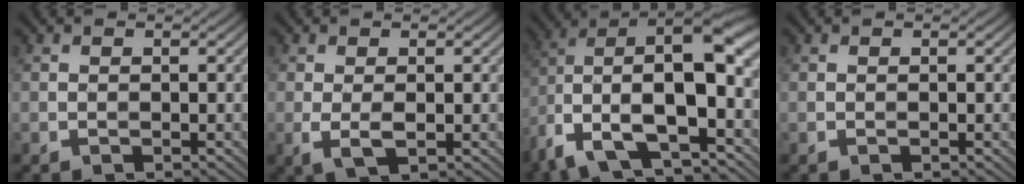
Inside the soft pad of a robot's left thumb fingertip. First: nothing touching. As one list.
[{"total": 2.6, "force": [-0.2, 0.8, 2.4], "torque": [-0.058, -0.004, -0.005]}, {"total": 16.3, "force": [-4.3, 7.6, 13.8], "torque": [-0.276, -0.011, -0.074]}, {"total": 0.0}]